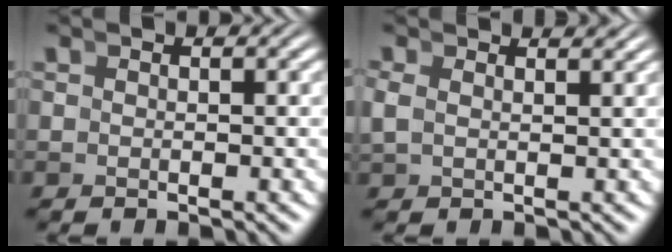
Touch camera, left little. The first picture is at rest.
{"total": 1.5, "force": [1.2, 0.1, 1.0], "torque": [-0.011, 0.001, 0.024]}